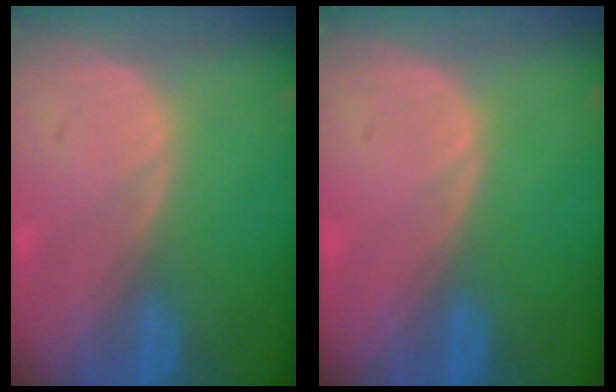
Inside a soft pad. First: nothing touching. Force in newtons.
{"total": 0.0}